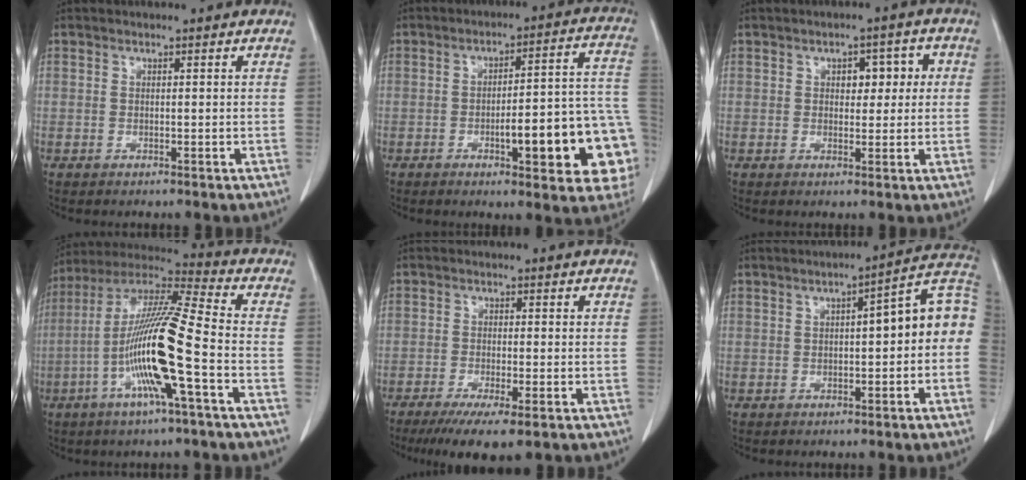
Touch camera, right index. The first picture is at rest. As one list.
[{"total": 17.1, "force": [-5.1, 3.3, 16.0], "torque": [-0.120, 0.039, -0.053]}, {"total": 4.5, "force": [0.9, 2.5, 3.6], "torque": [-0.043, 0.019, 0.014]}, {"total": 16.6, "force": [-4.7, -0.1, 15.9], "torque": [-0.317, 0.000, -0.100]}, {"total": 8.9, "force": [-6.3, 1.2, 6.2], "torque": [-0.090, -0.020, -0.095]}, {"total": 9.5, "force": [-0.2, 2.3, 9.2], "torque": [-0.120, 0.043, -0.006]}]